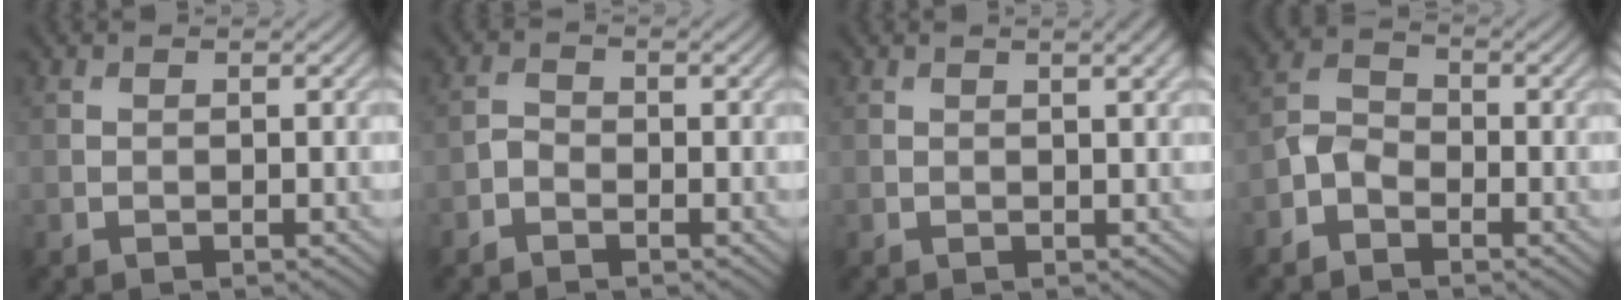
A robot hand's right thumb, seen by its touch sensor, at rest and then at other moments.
{"total": 1.4, "force": [-1.0, 0.8, 0.6], "torque": [-0.010, 0.004, -0.026]}
{"total": 1.9, "force": [1.0, 0.3, 1.6], "torque": [-0.022, 0.000, 0.010]}
{"total": 3.1, "force": [-1.9, 2.0, 1.6], "torque": [-0.034, 0.007, -0.050]}